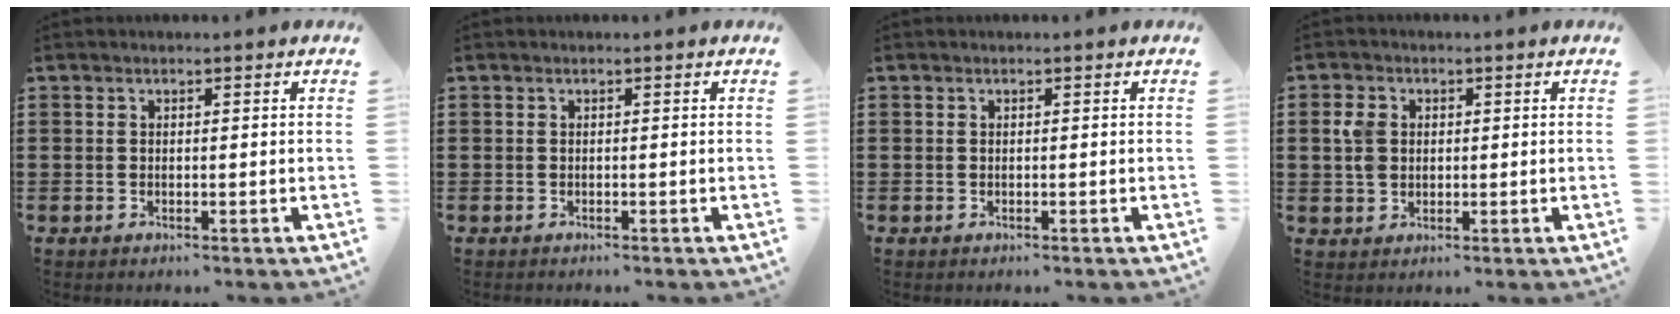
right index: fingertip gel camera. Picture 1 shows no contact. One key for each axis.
{"total": 0.0}
{"total": 0.0}
{"total": 3.5, "fx": 0.6, "fy": 2.8, "fz": 2.0, "tx": -0.056, "ty": 0.010, "tz": 0.006}